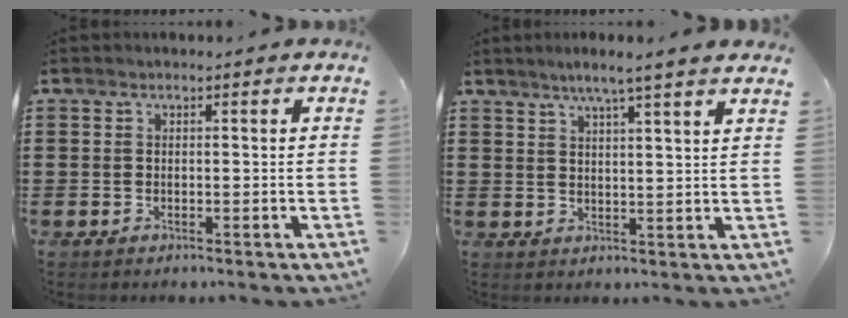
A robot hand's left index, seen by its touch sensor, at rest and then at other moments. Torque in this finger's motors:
{"motor_torque": [2.14, 0.00, 0.32, 0.11]}